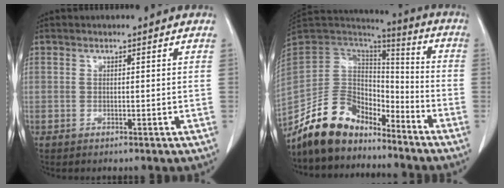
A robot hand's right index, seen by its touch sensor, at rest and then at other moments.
{"total": 14.3, "force": [-11.8, 6.5, 4.6], "torque": [-0.081, 0.041, -0.218]}